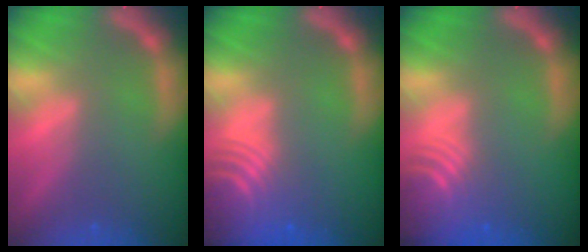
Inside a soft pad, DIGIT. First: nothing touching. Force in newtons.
{"total": 10.1}
{"total": 7.5}